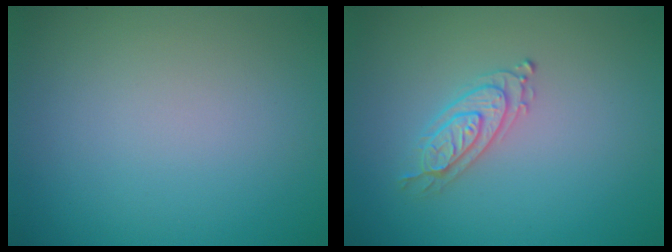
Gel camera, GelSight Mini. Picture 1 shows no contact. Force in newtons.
{"total": 2.1, "press": 2.1, "slide": 0.5}